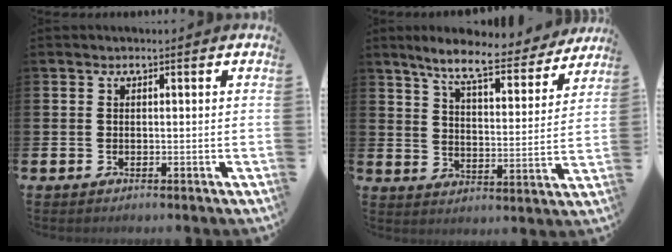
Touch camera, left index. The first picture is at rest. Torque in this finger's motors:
{"motor_torque": [1.11, -1.03, 0.51, 0.21]}